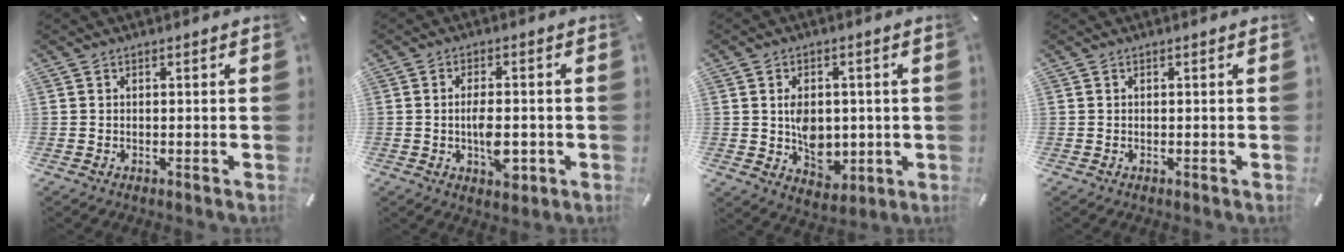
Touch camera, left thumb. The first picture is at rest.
{"total": 7.0, "force": [-1.6, 3.7, 5.7], "torque": [-0.090, 0.001, -0.028]}
{"total": 8.2, "force": [-0.1, 6.6, 4.9], "torque": [-0.075, 0.004, 0.001]}
{"total": 0.0}